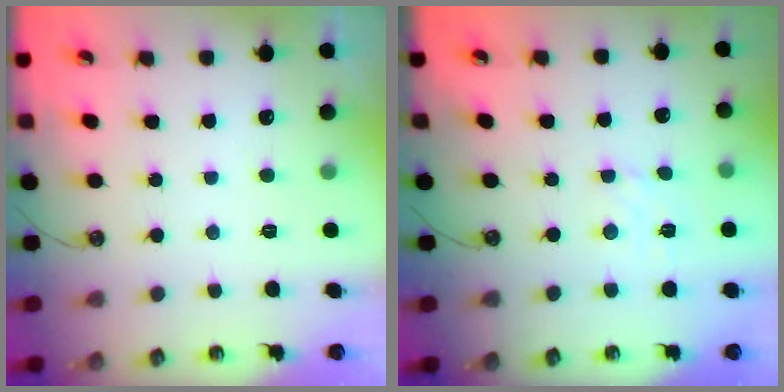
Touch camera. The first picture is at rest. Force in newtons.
{"total": 2.5, "press": 2.4, "slide": 0.4}